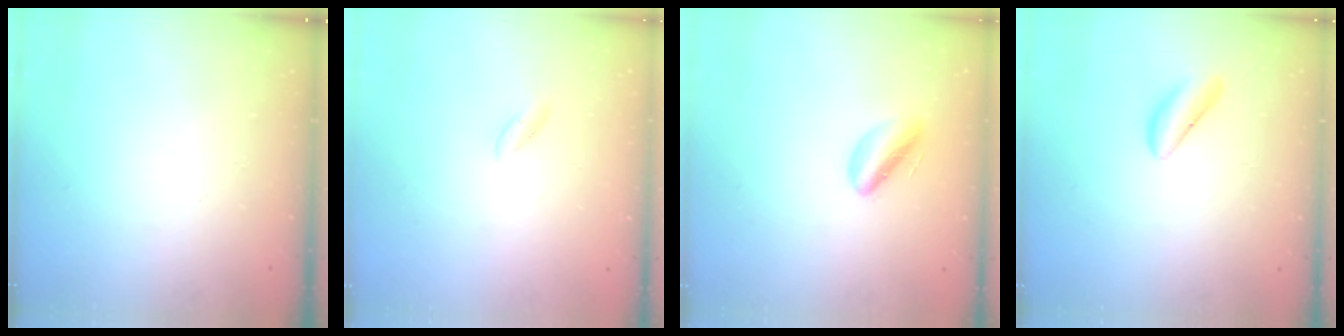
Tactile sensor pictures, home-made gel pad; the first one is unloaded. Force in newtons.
{"total": 2.0, "press": 1.6, "slide": 1.2}
{"total": 6.1, "press": 5.9, "slide": 1.8}
{"total": 6.2, "press": 6.1, "slide": 0.5}